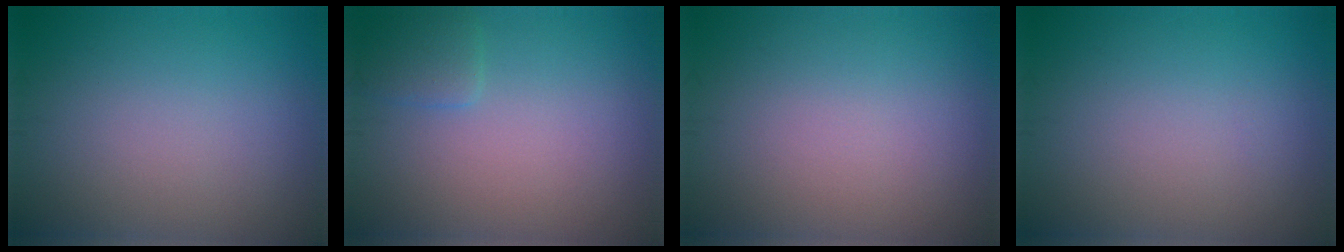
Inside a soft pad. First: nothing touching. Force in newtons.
{"total": 1.6, "press": 1.6, "slide": 0.1}
{"total": 0.0}
{"total": 0.0}